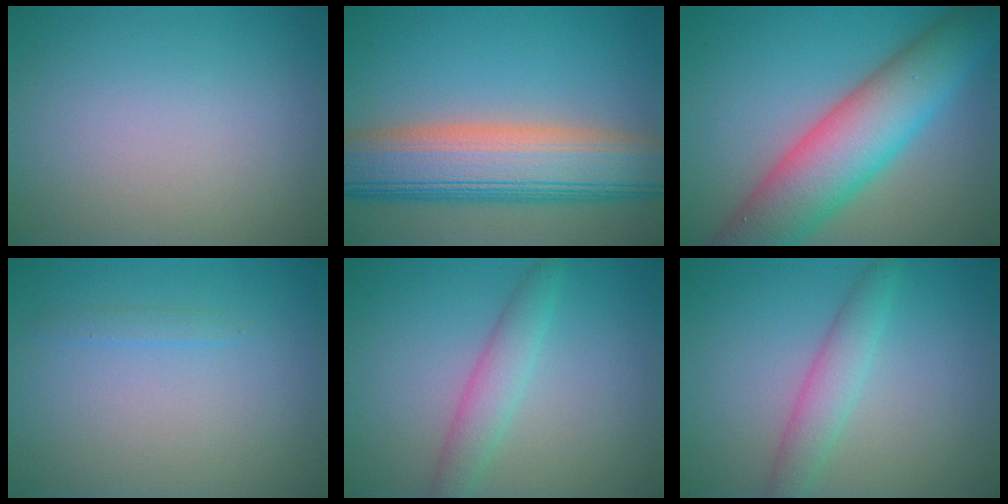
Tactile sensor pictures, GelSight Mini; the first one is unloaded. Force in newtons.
{"total": 10.7, "press": 10.7, "slide": 0.4}
{"total": 10.0, "press": 10.0, "slide": 0.5}
{"total": 0.7, "press": 0.7, "slide": 0.1}
{"total": 2.8, "press": 2.8, "slide": 0.2}
{"total": 2.8, "press": 2.8, "slide": 0.2}